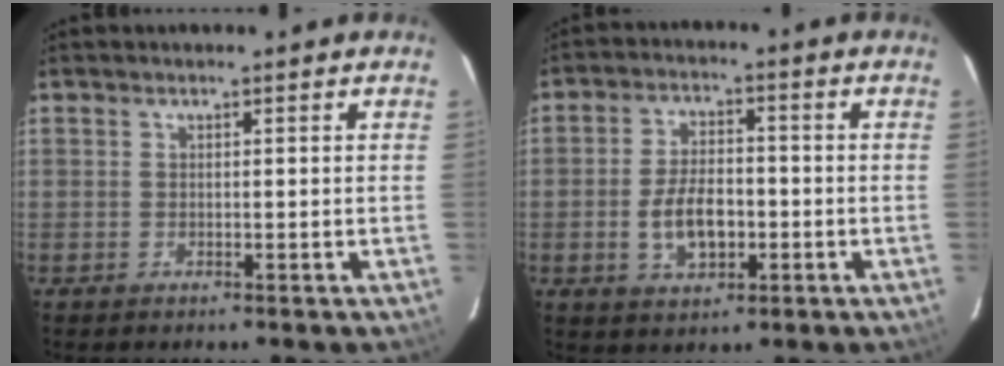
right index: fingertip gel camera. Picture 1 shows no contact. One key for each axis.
{"total": 8.1, "fx": -2.1, "fy": 4.6, "fz": 6.4, "tx": -0.127, "ty": 0.004, "tz": -0.028}